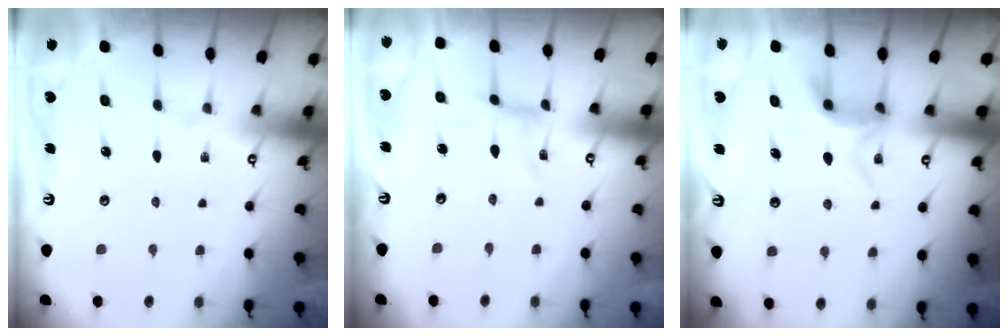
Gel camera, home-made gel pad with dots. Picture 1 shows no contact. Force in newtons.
{"total": 0.0}
{"total": 6.5, "press": 6.5, "slide": 0.2}